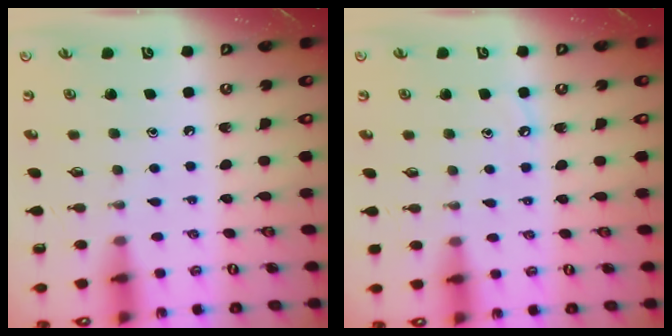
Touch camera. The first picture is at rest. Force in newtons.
{"total": 4.2, "press": 4.2, "slide": 0.6}